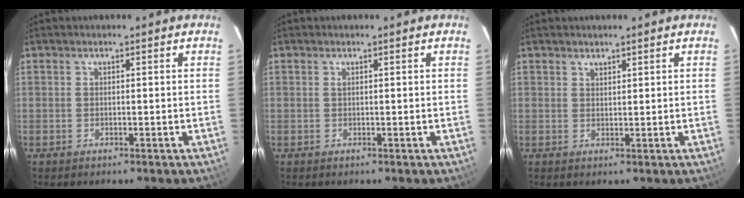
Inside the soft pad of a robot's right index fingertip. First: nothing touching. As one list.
[{"total": 0.0}, {"total": 1.2, "force": [1.0, 0.5, 0.2], "torque": [-0.003, 0.002, 0.019]}]